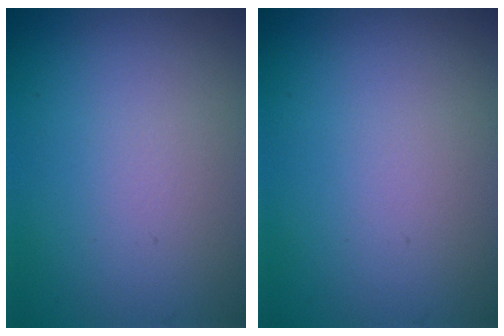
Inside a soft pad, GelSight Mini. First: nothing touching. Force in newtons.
{"total": 0.0}